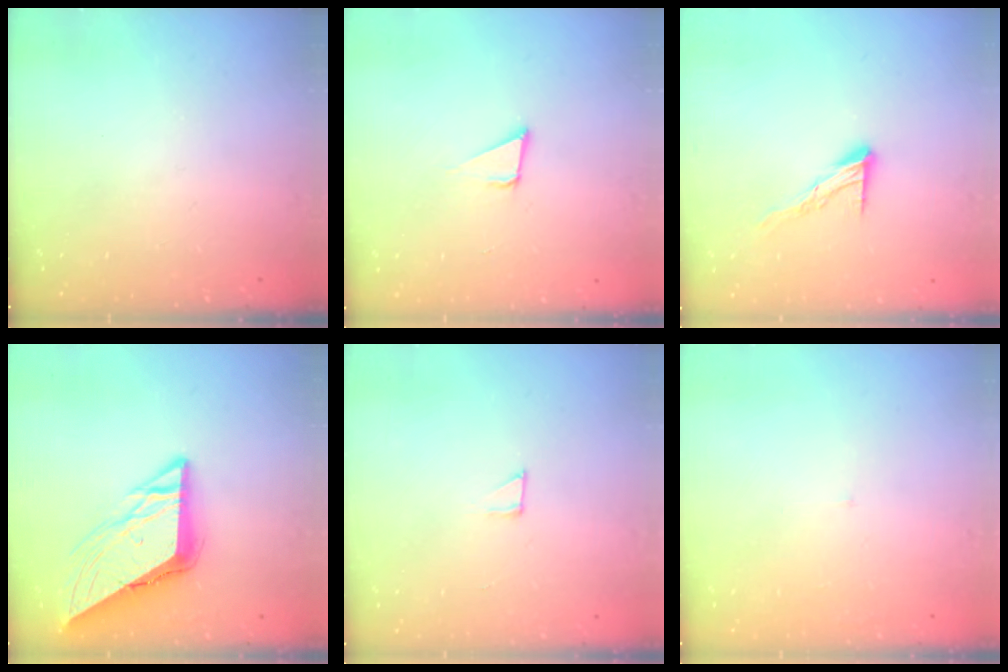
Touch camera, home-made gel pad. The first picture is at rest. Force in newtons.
{"total": 3.7, "press": 3.1, "slide": 2.1}
{"total": 8.7, "press": 8.7, "slide": 0.7}
{"total": 12.0, "press": 12.0, "slide": 1.3}
{"total": 2.3, "press": 2.3, "slide": 0.2}
{"total": 2.0, "press": 2.0, "slide": 0.1}